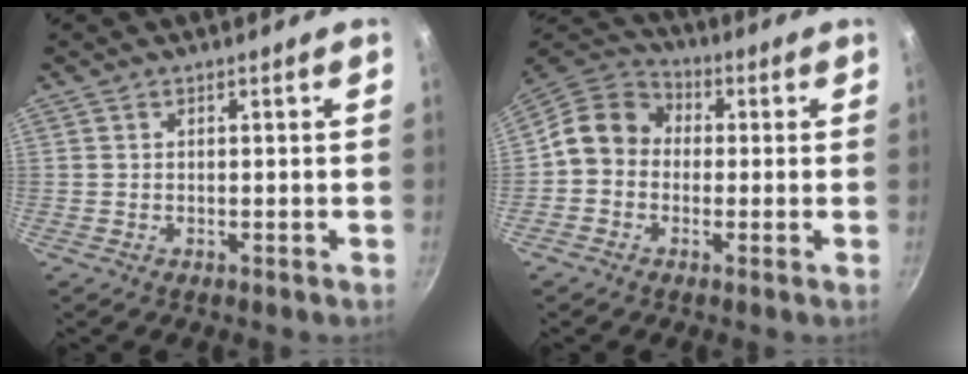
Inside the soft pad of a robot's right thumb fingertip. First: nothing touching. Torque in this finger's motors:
{"motor_torque": [0.50, 1.99, 0.52, -0.85, 0.10]}